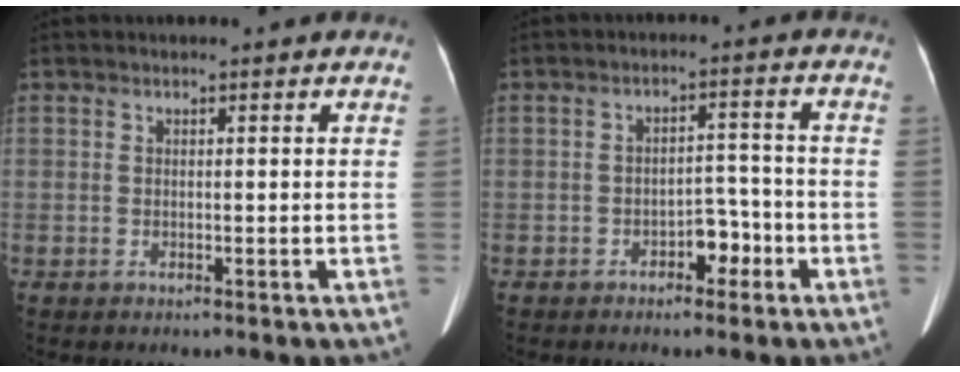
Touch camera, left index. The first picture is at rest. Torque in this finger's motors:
{"motor_torque": [-0.02, 0.01, 0.02, 0.00]}